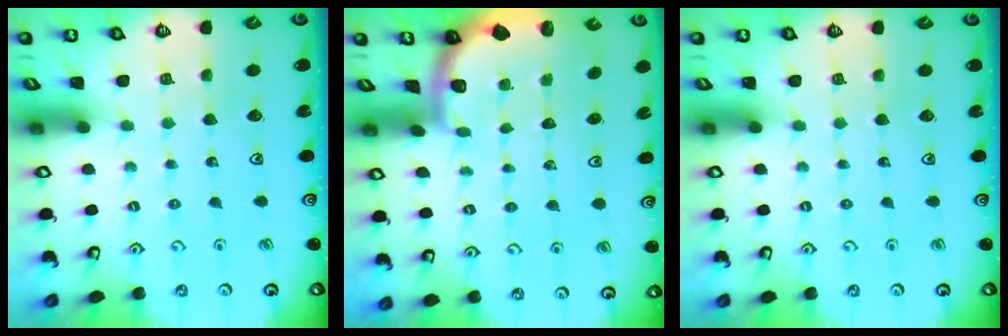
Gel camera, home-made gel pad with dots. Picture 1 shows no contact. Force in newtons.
{"total": 1.9, "press": 1.8, "slide": 0.6}
{"total": 0.0}